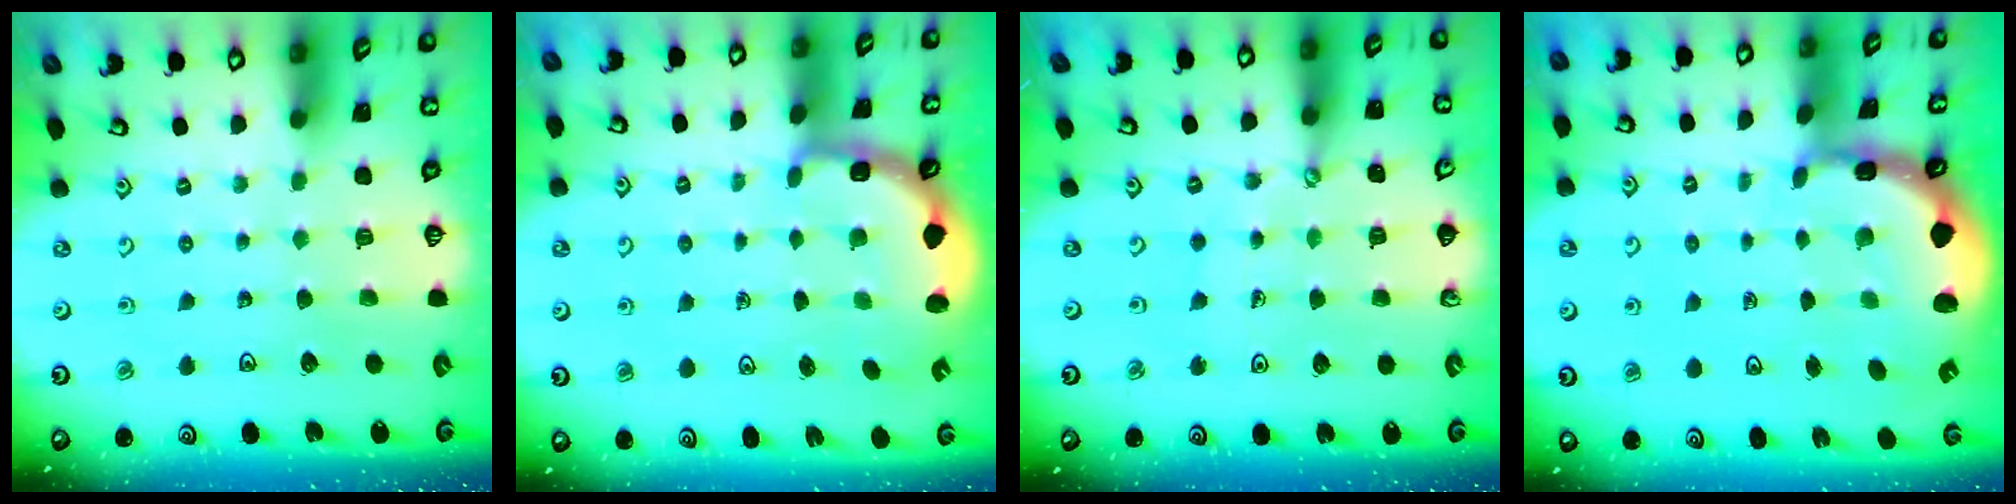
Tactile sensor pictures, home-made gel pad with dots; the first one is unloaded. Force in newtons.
{"total": 3.3, "press": 2.9, "slide": 1.5}
{"total": 1.0, "press": 1.0, "slide": 0.2}
{"total": 2.5, "press": 2.4, "slide": 0.9}